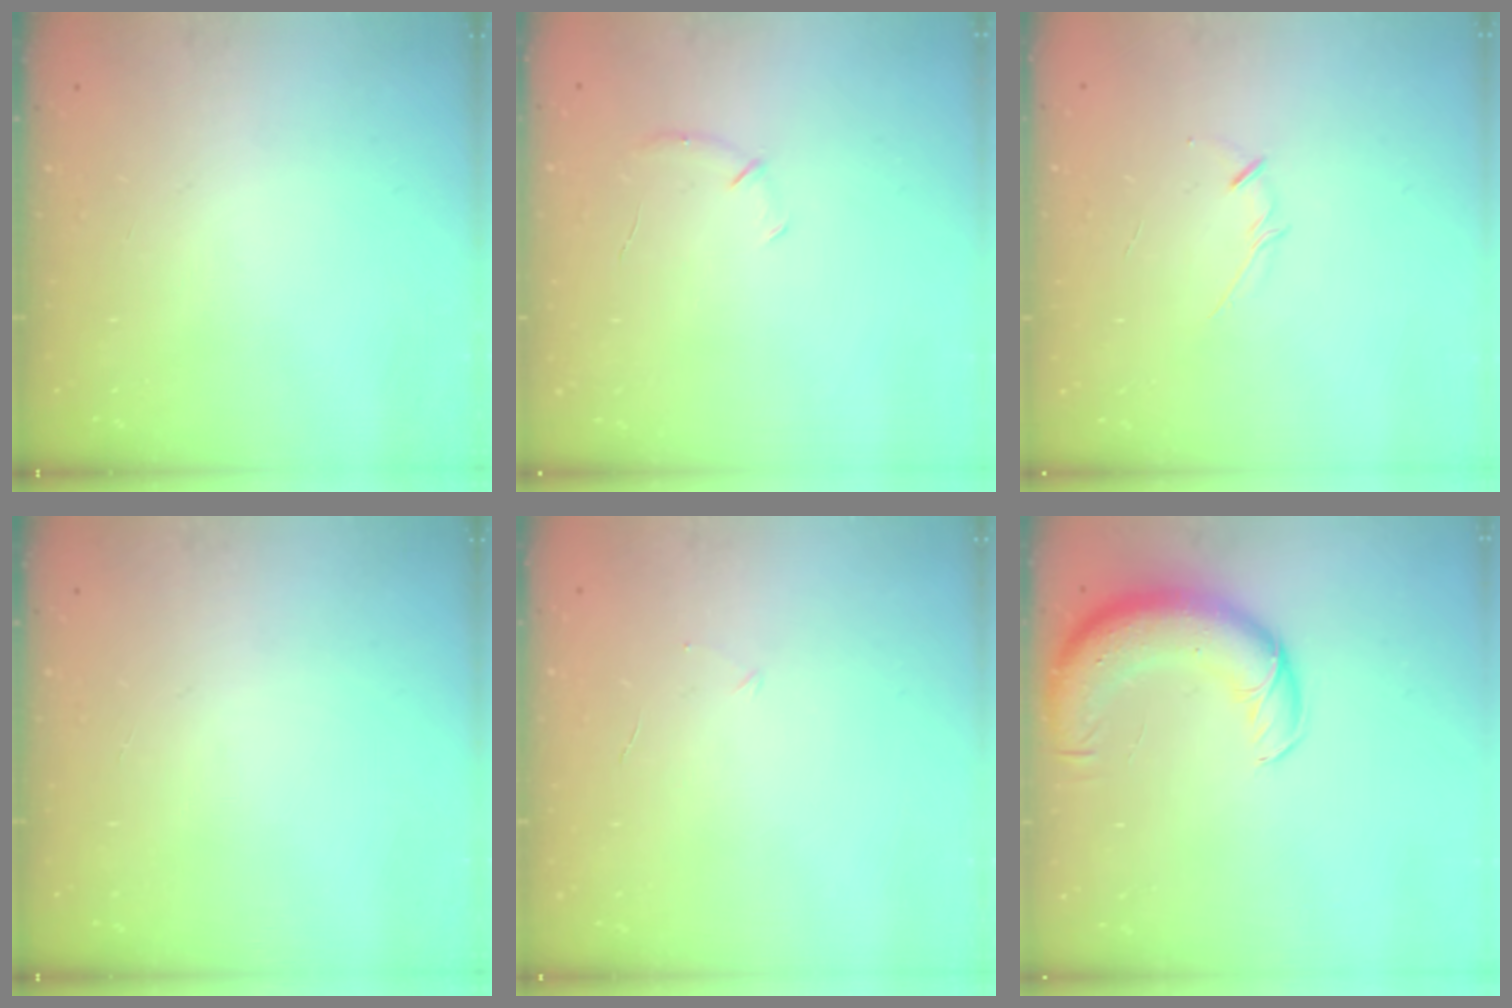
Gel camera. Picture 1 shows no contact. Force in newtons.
{"total": 6.1, "press": 5.9, "slide": 1.7}
{"total": 2.5, "press": 2.4, "slide": 0.5}
{"total": 0.0}
{"total": 2.4, "press": 2.3, "slide": 0.8}
{"total": 11.7, "press": 11.3, "slide": 2.9}